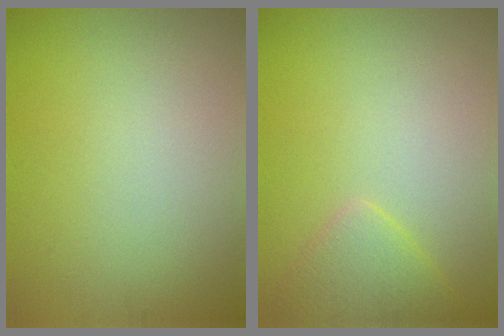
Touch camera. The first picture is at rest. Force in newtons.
{"total": 2.3, "press": 2.3, "slide": 0.1}